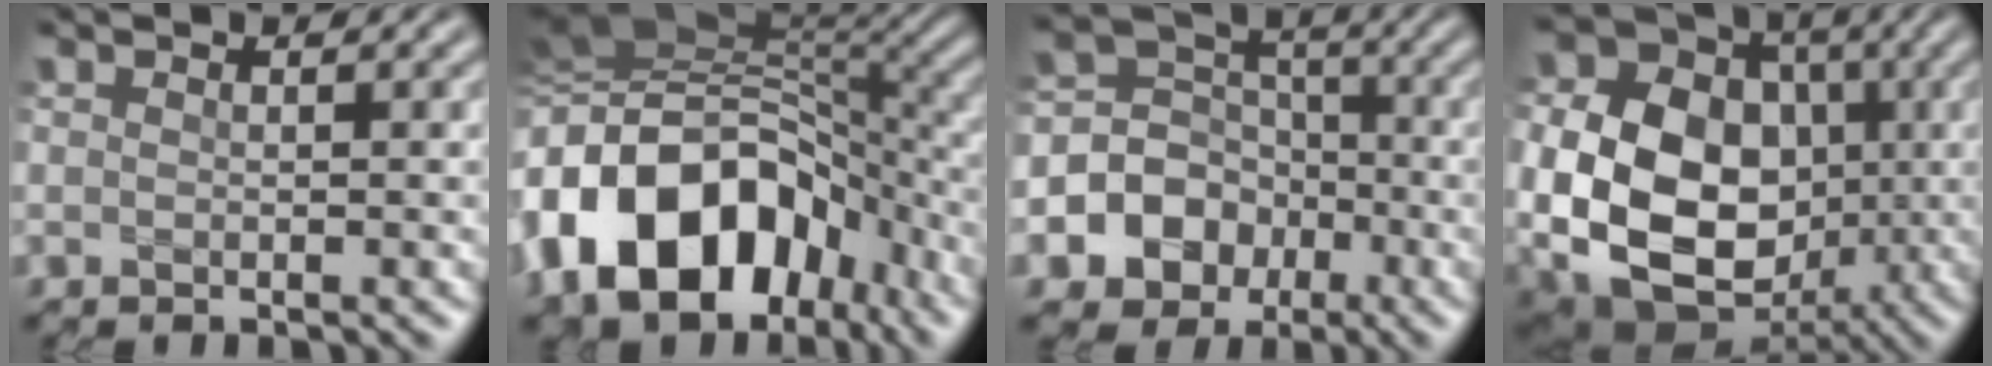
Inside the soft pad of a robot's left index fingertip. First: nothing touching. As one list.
[{"total": 17.0, "force": [-5.2, 12.0, 10.9], "torque": [-0.214, -0.017, -0.089]}, {"total": 8.4, "force": [-3.1, 7.5, 2.4], "torque": [-0.038, 0.010, -0.081]}, {"total": 16.1, "force": [-1.5, 12.9, 9.6], "torque": [-0.193, -0.009, -0.032]}]